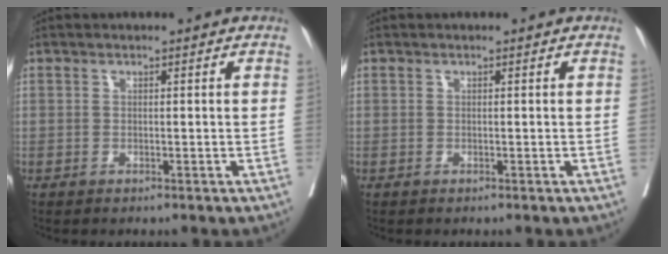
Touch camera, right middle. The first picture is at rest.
{"total": 0.0}